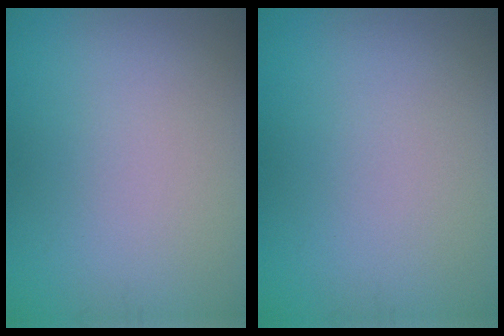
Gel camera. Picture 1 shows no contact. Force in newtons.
{"total": 0.0}